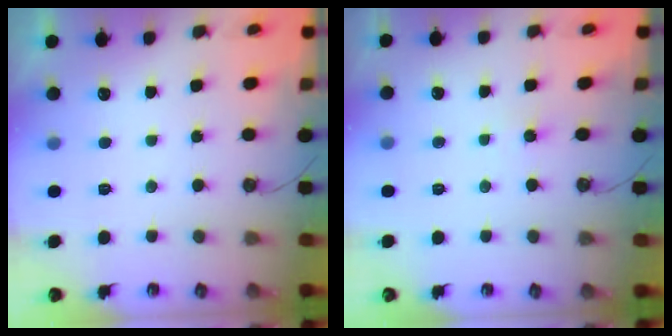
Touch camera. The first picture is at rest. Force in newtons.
{"total": 3.1, "press": 3.0, "slide": 0.4}